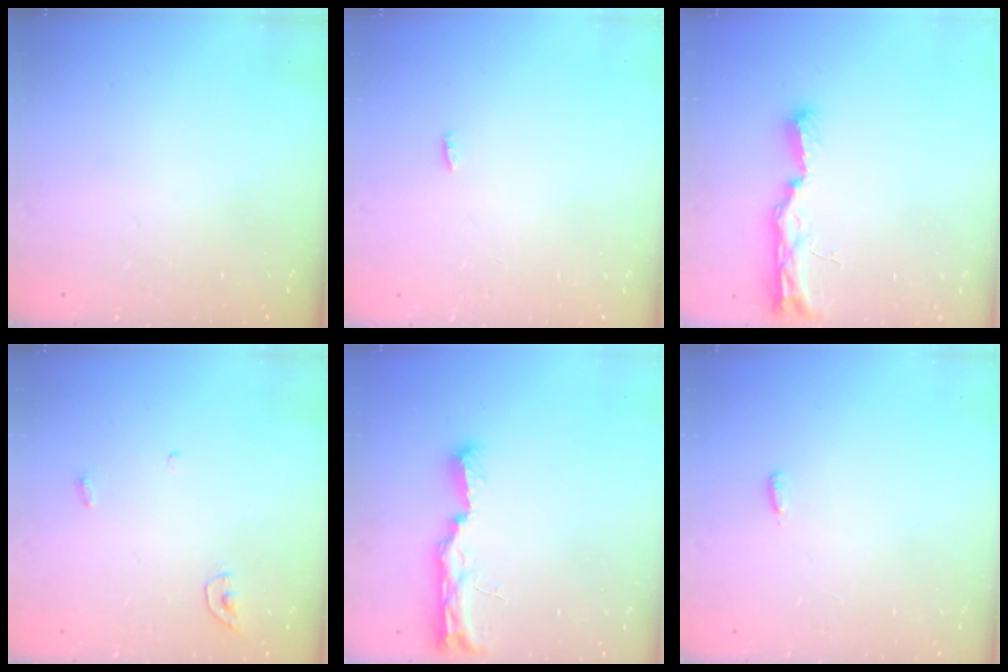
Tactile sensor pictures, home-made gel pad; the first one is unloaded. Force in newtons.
{"total": 6.6, "press": 2.7, "slide": 6.1}
{"total": 8.8, "press": 8.7, "slide": 0.9}
{"total": 3.4, "press": 3.4, "slide": 0.3}
{"total": 11.3, "press": 10.0, "slide": 5.1}
{"total": 2.7, "press": 2.6, "slide": 0.9}